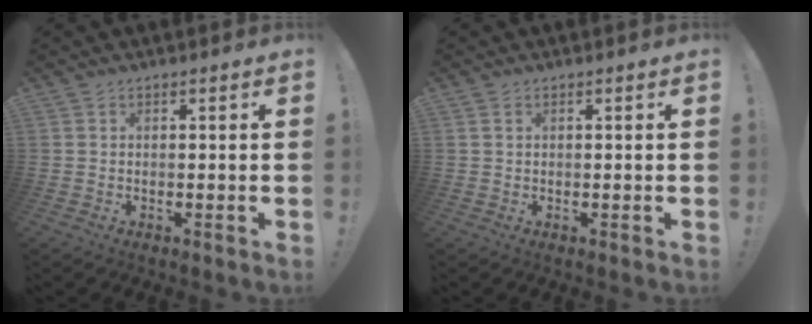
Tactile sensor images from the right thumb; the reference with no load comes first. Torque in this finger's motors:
{"motor_torque": [-0.05, -0.29, -0.16, 0.08, 0.02]}